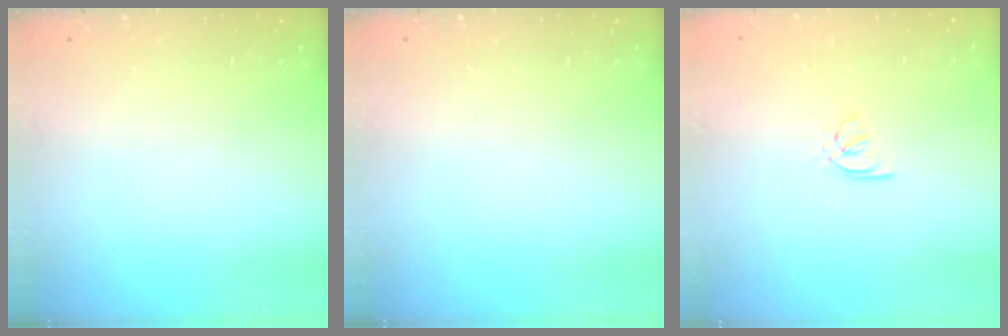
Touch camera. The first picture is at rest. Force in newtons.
{"total": 0.0}
{"total": 1.8, "press": 1.8, "slide": 0.3}